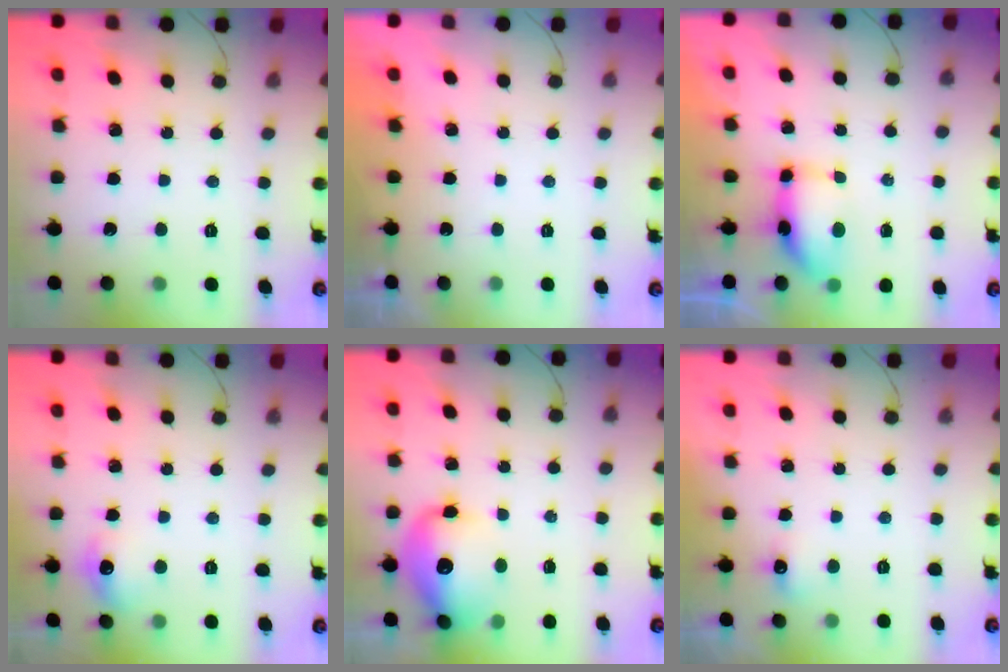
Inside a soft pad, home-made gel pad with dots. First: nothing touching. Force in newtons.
{"total": 1.8, "press": 0.1, "slide": 1.8}
{"total": 6.7, "press": 6.7, "slide": 0.5}
{"total": 7.3, "press": 7.3, "slide": 0.7}
{"total": 13.5, "press": 13.1, "slide": 3.4}
{"total": 4.1, "press": 3.8, "slide": 1.3}